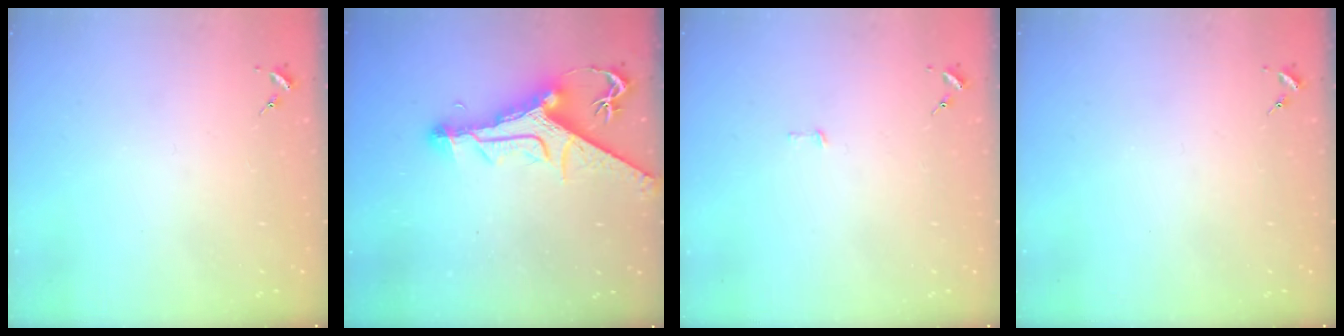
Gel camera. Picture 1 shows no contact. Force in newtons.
{"total": 14.2, "press": 14.1, "slide": 1.7}
{"total": 1.9, "press": 1.9, "slide": 0.1}
{"total": 0.0}